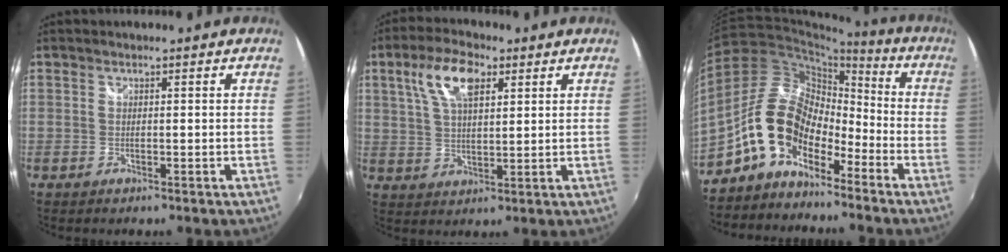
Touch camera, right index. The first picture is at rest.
{"total": 9.3, "force": [4.2, 4.1, 7.2], "torque": [-0.139, 0.019, 0.078]}
{"total": 12.7, "force": [-8.1, 6.9, 6.9], "torque": [-0.123, 0.027, -0.158]}